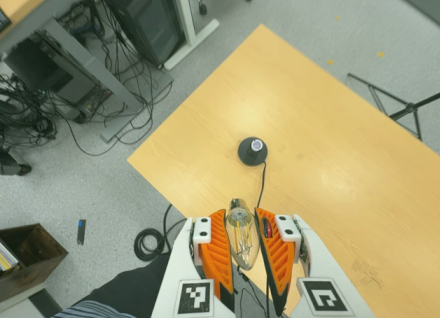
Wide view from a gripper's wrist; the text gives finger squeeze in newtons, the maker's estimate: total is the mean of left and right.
{"total": 20.5, "left": 21.5, "right": 19.5}